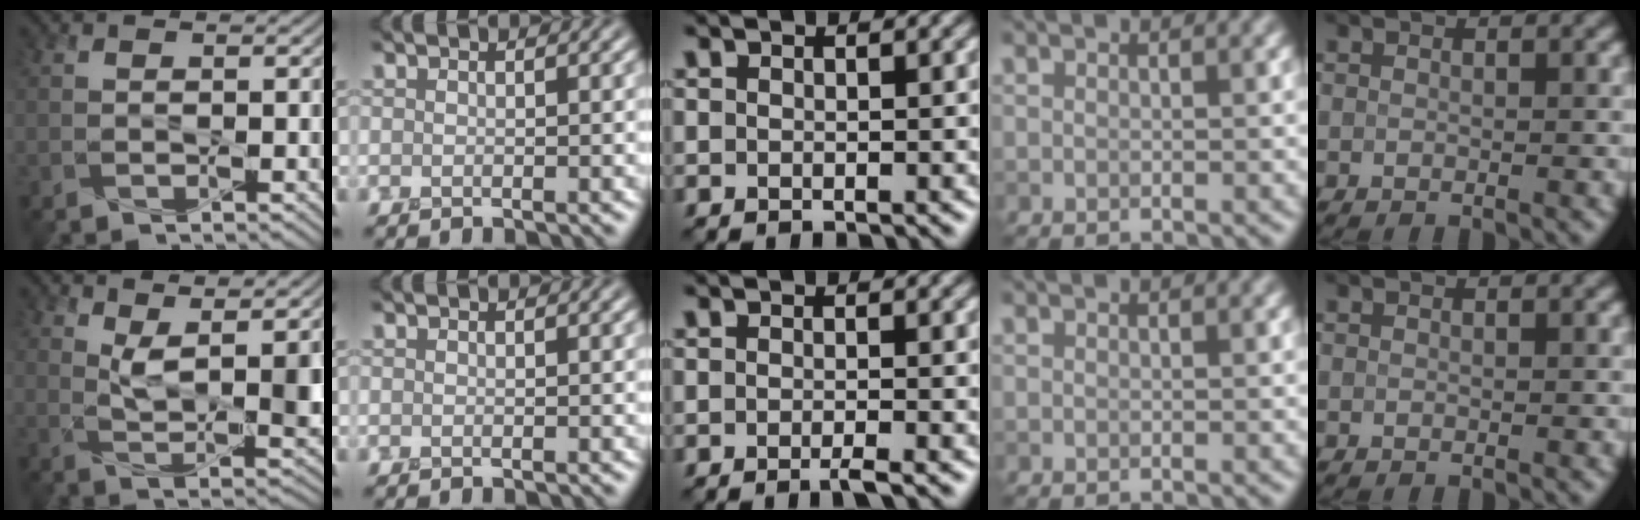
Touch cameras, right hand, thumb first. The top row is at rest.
{"thumb": {"total": 6.2, "force": [2.9, 2.1, 5.1], "torque": [-0.098, -0.010, 0.060]}, "middle": {"total": 1.3, "force": [-0.7, 0.1, 1.1], "torque": [-0.016, -0.003, -0.018]}}